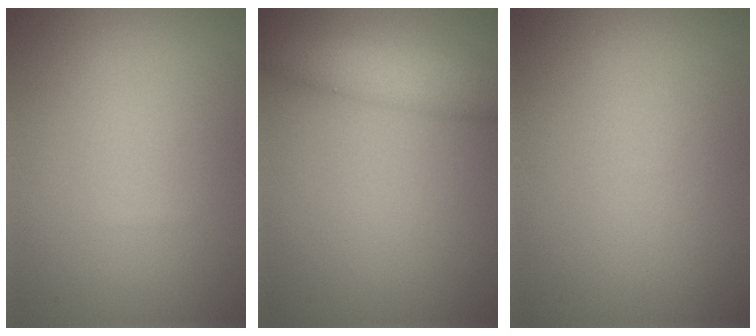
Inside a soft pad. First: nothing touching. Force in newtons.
{"total": 3.9, "press": 3.9, "slide": 0.1}
{"total": 0.0}